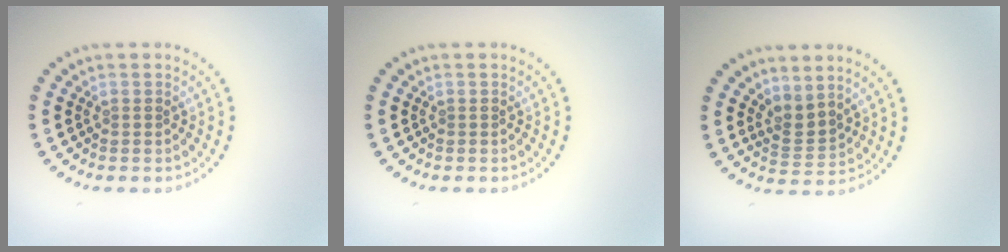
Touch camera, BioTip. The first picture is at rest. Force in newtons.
{"total": 0.0}
{"total": 2.3, "press": 1.5, "slide": 1.8}